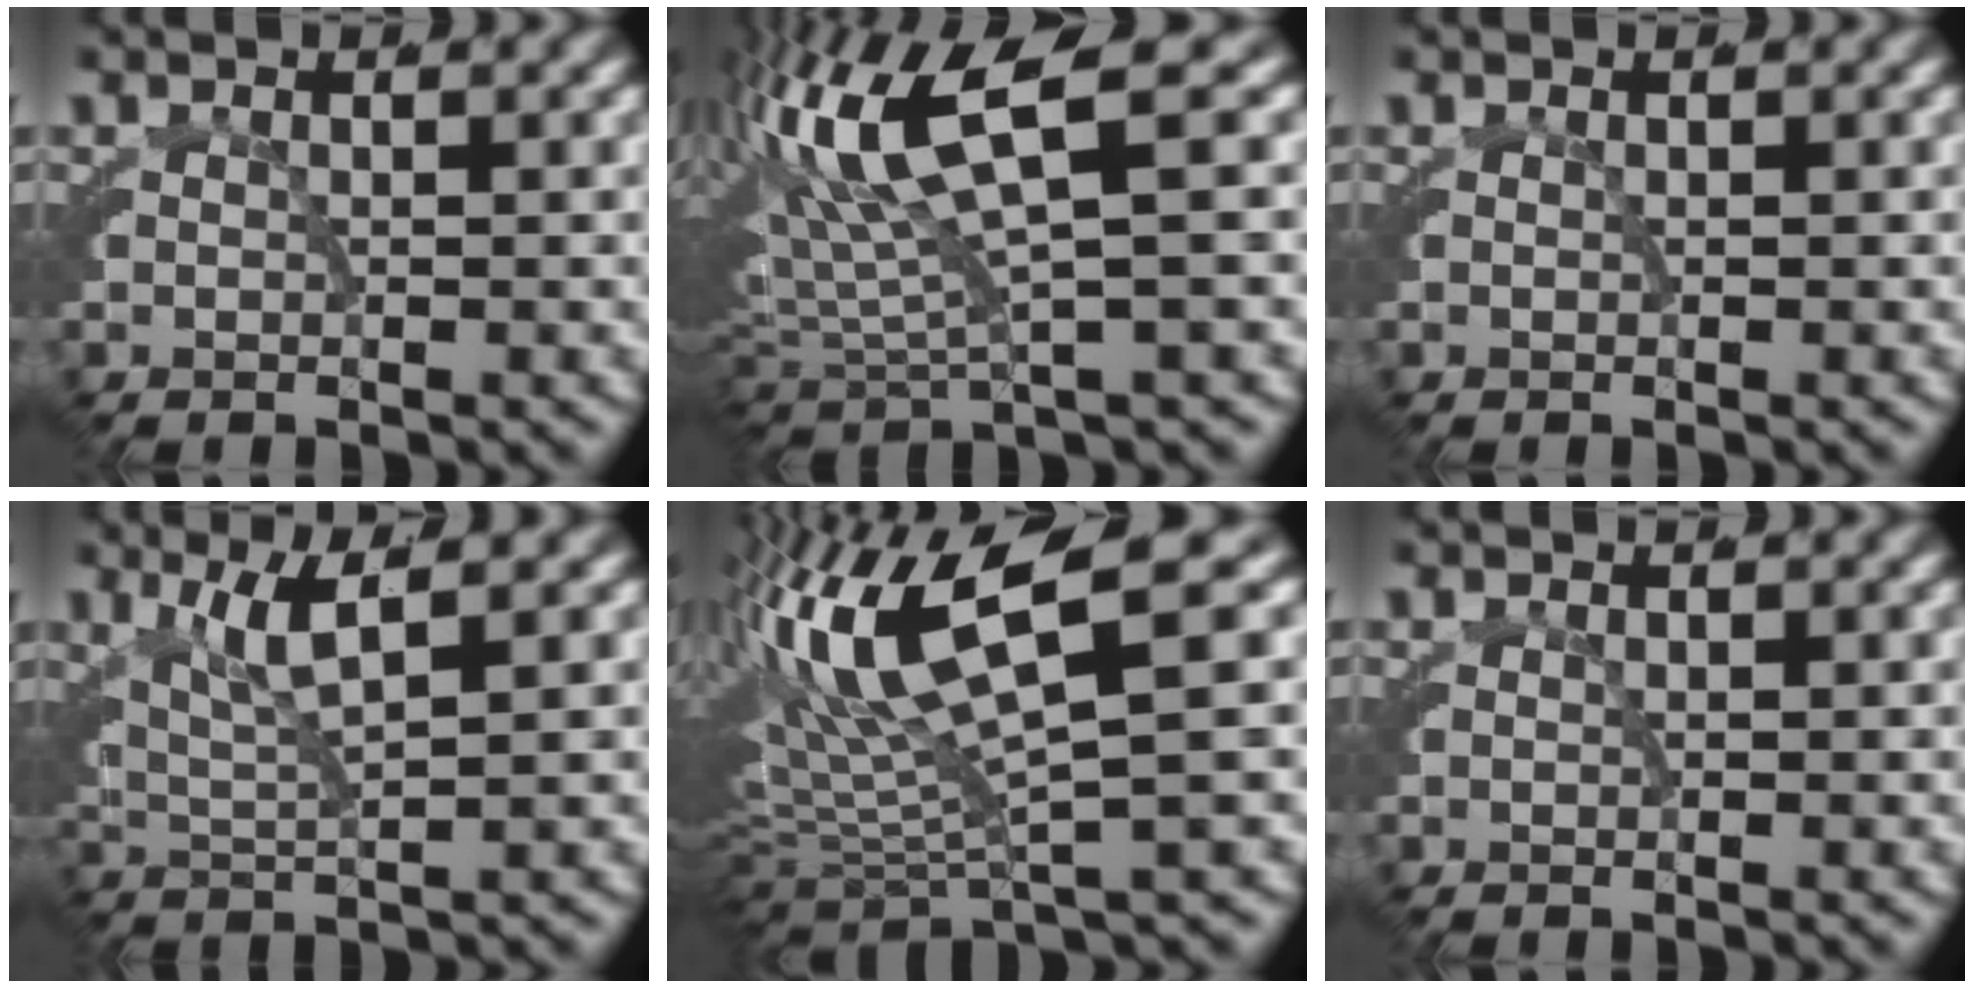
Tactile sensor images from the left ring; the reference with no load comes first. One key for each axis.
{"total": 7.9, "fx": 3.3, "fy": 2.7, "fz": 6.7, "tx": -0.141, "ty": 0.014, "tz": 0.052}
{"total": 0.0}
{"total": 3.1, "fx": 2.1, "fy": 0.2, "fz": 2.3, "tx": -0.046, "ty": 0.007, "tz": 0.034}
{"total": 9.1, "fx": 2.5, "fy": 3.6, "fz": 8.0, "tx": -0.161, "ty": 0.014, "tz": 0.042}
{"total": 0.0}